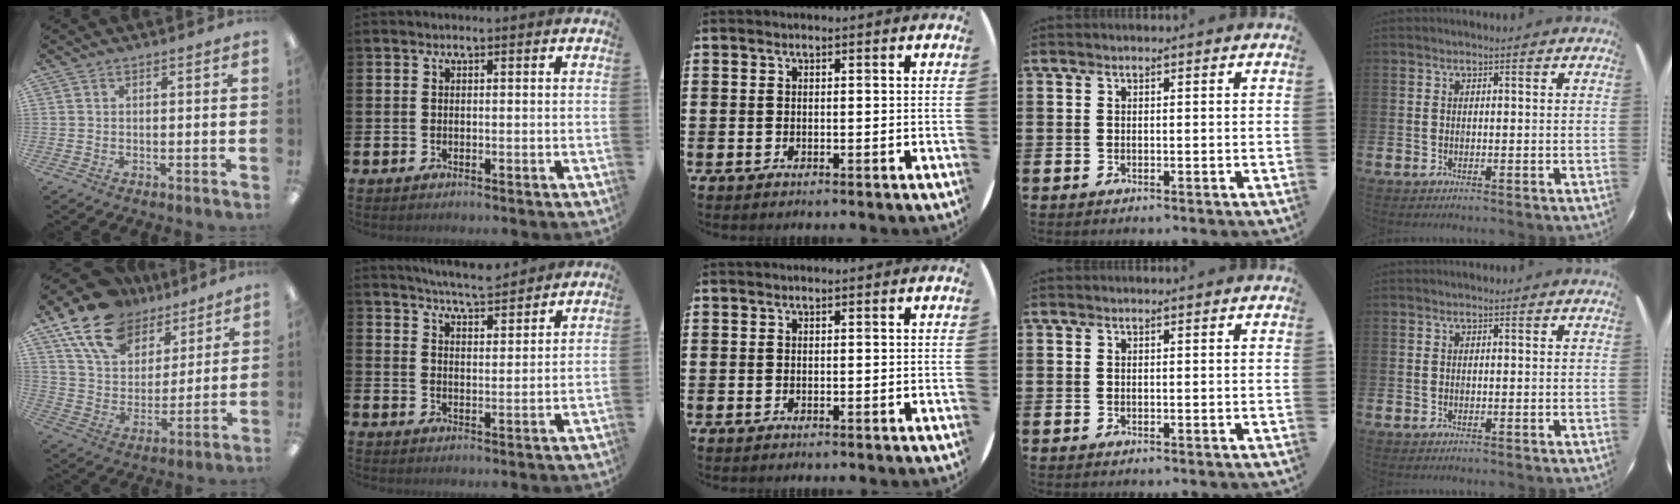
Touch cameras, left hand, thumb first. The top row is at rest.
{"thumb": {"total": 17.1, "force": [11.8, 10.1, 7.0], "torque": [-0.145, -0.058, 0.222]}, "index": {"total": 5.9, "force": [5.8, 0.2, 0.9], "torque": [-0.032, -0.032, 0.104]}}